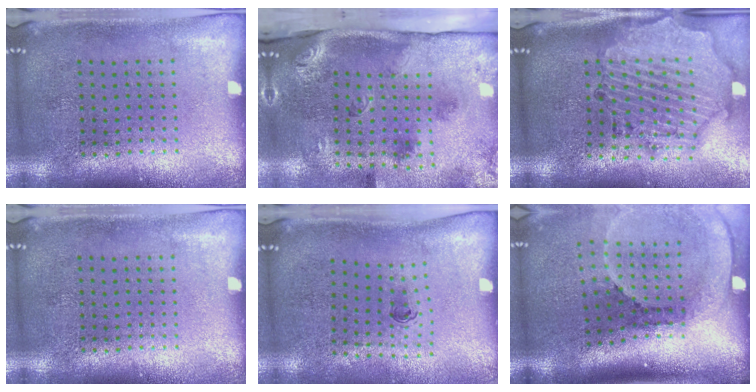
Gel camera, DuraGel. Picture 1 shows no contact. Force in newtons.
{"total": 3.4, "press": 2.1, "slide": 2.7}
{"total": 2.1, "press": 2.0, "slide": 0.4}
{"total": 0.0}
{"total": 0.7, "press": 0.3, "slide": 0.6}
{"total": 2.7, "press": 1.8, "slide": 2.0}